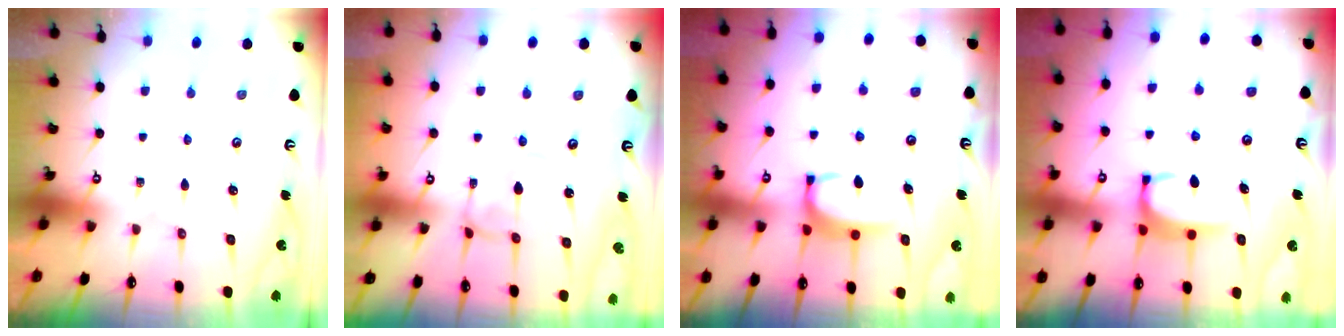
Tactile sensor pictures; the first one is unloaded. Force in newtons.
{"total": 2.2, "press": 2.2, "slide": 0.2}
{"total": 2.8, "press": 2.7, "slide": 0.4}
{"total": 2.0, "press": 2.0, "slide": 0.6}